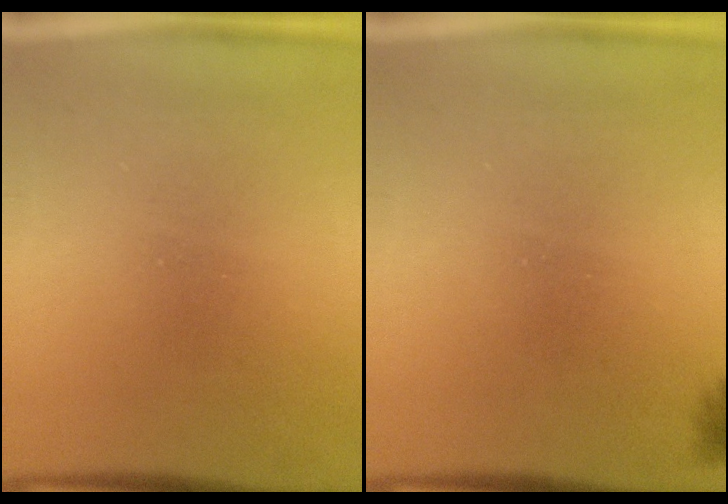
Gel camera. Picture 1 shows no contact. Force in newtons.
{"total": 1.6}